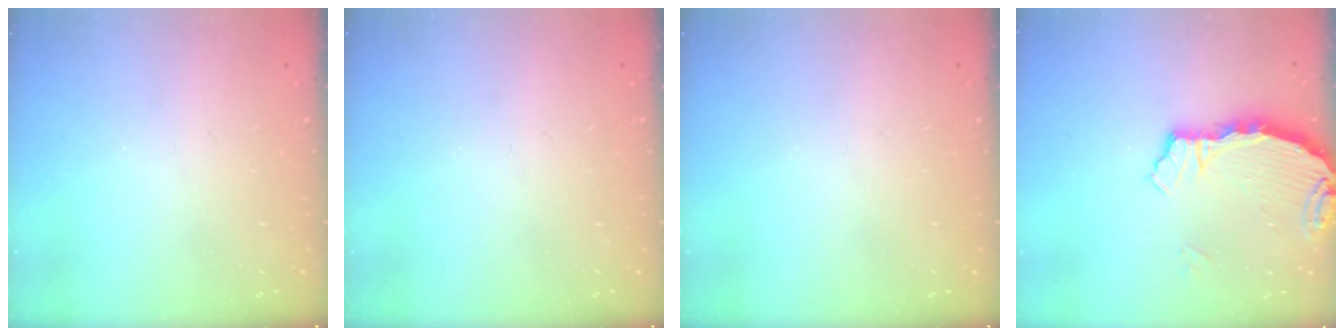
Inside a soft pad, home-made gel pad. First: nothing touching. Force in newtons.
{"total": 0.0}
{"total": 0.0}
{"total": 3.3, "press": 3.2, "slide": 0.4}